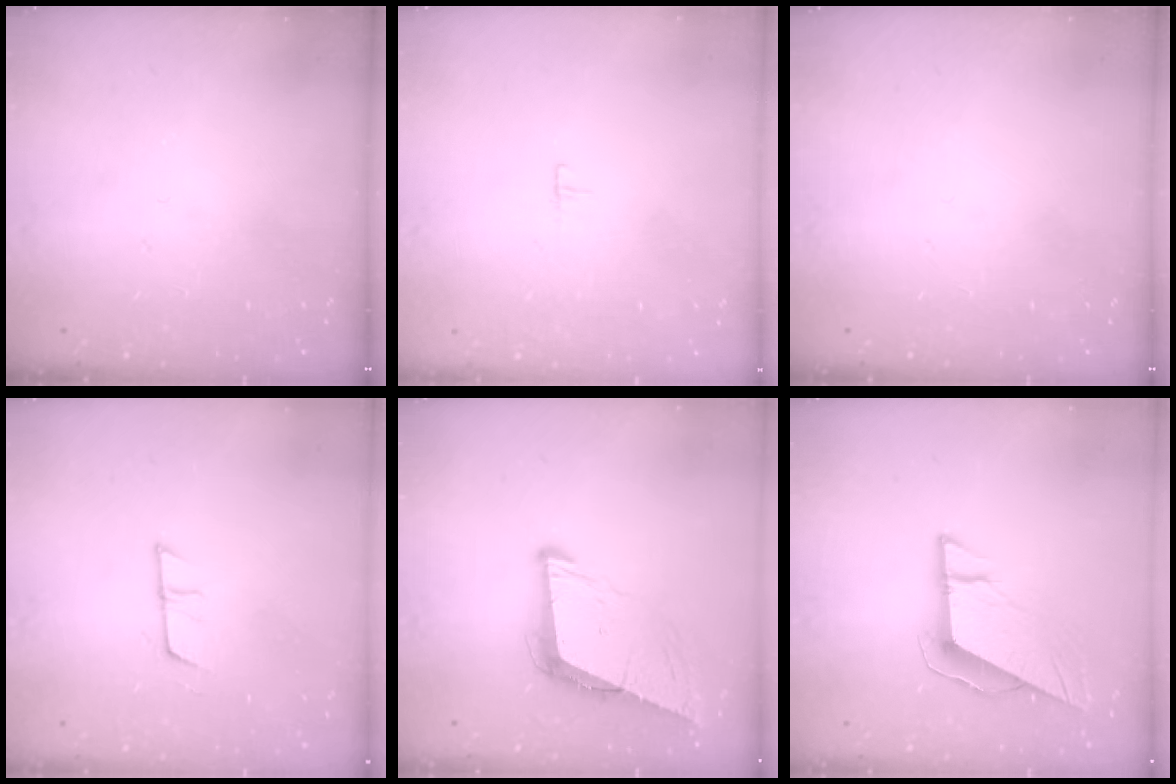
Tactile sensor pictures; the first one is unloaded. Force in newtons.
{"total": 3.1, "press": 3.1, "slide": 0.2}
{"total": 0.0}
{"total": 7.2, "press": 7.1, "slide": 0.5}
{"total": 9.1, "press": 8.3, "slide": 3.7}
{"total": 9.0, "press": 9.0, "slide": 1.0}